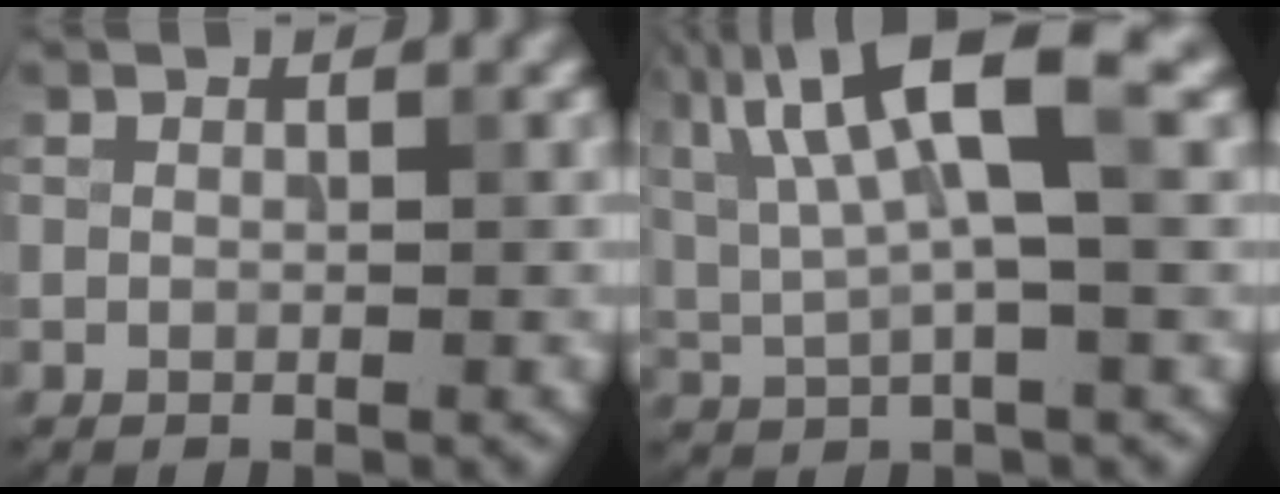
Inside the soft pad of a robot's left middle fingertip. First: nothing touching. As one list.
[{"total": 9.4, "force": [3.2, 2.2, 8.6], "torque": [-0.166, 0.014, 0.061]}]